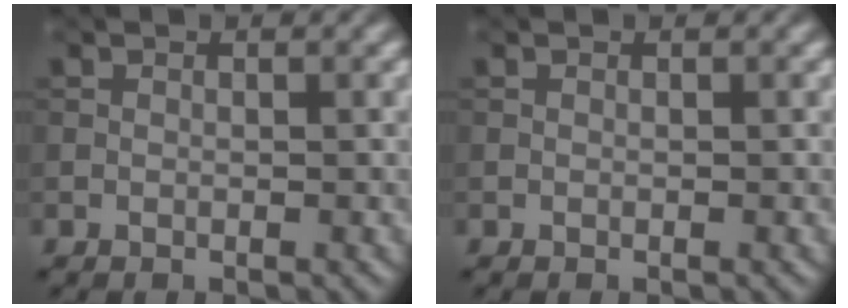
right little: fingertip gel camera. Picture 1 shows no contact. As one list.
[{"total": 0.0}]